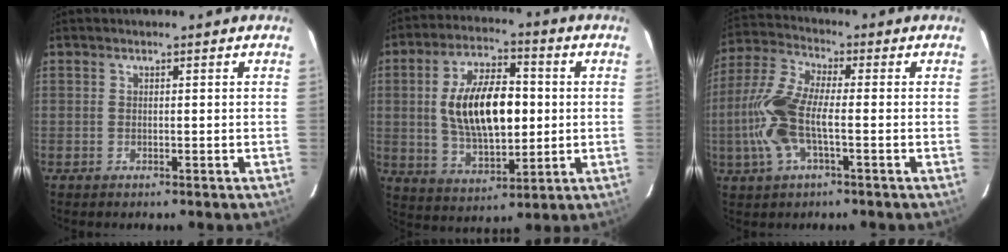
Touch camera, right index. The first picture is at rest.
{"total": 16.2, "force": [1.0, 8.0, 14.0], "torque": [-0.253, 0.010, 0.030]}
{"total": 12.1, "force": [-2.3, 4.5, 11.1], "torque": [-0.253, 0.006, -0.051]}